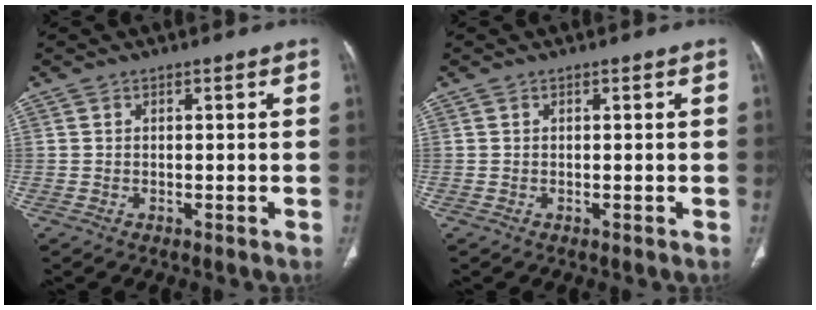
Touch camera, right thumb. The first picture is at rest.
{"total": 0.0}